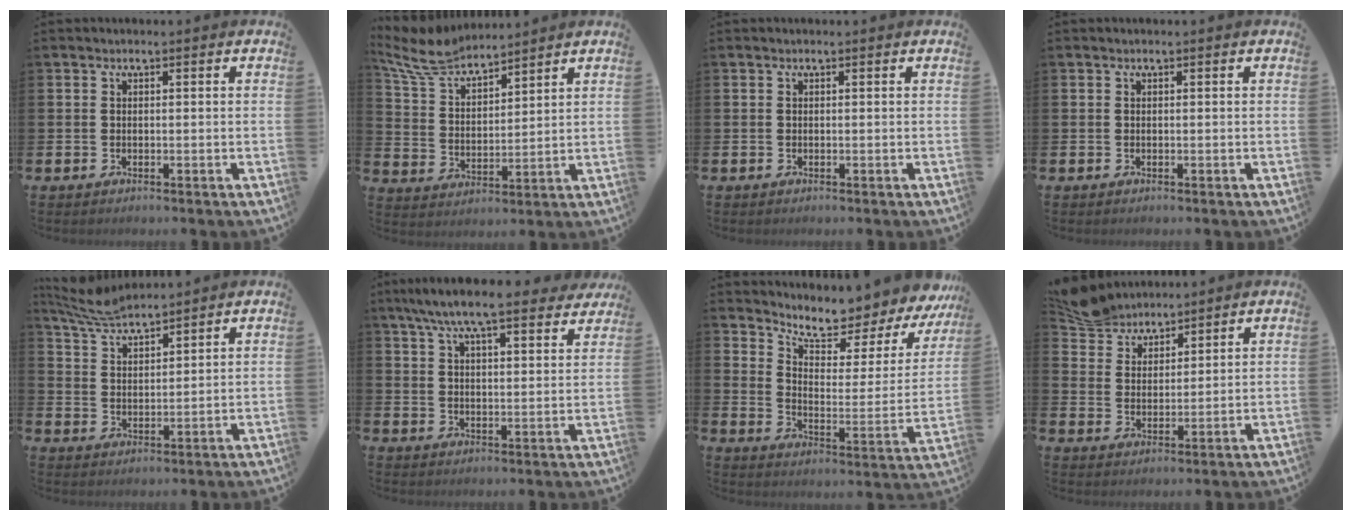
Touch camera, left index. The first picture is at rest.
{"total": 7.4, "force": [6.9, 1.7, 2.0], "torque": [-0.068, -0.034, 0.124]}
{"total": 0.0}
{"total": 0.0}
{"total": 5.7, "force": [5.5, 0.7, 1.3], "torque": [-0.044, -0.026, 0.099]}
{"total": 8.5, "force": [7.7, 1.1, 3.3], "torque": [-0.074, -0.039, 0.135]}
{"total": 8.0, "force": [7.4, 1.7, 2.6], "torque": [-0.075, -0.060, 0.119]}
{"total": 6.4, "force": [6.1, 1.6, 0.5], "torque": [-0.035, -0.025, 0.115]}